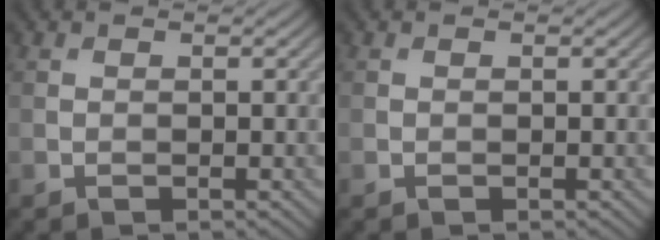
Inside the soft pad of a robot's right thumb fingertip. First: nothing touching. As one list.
[{"total": 0.0}]